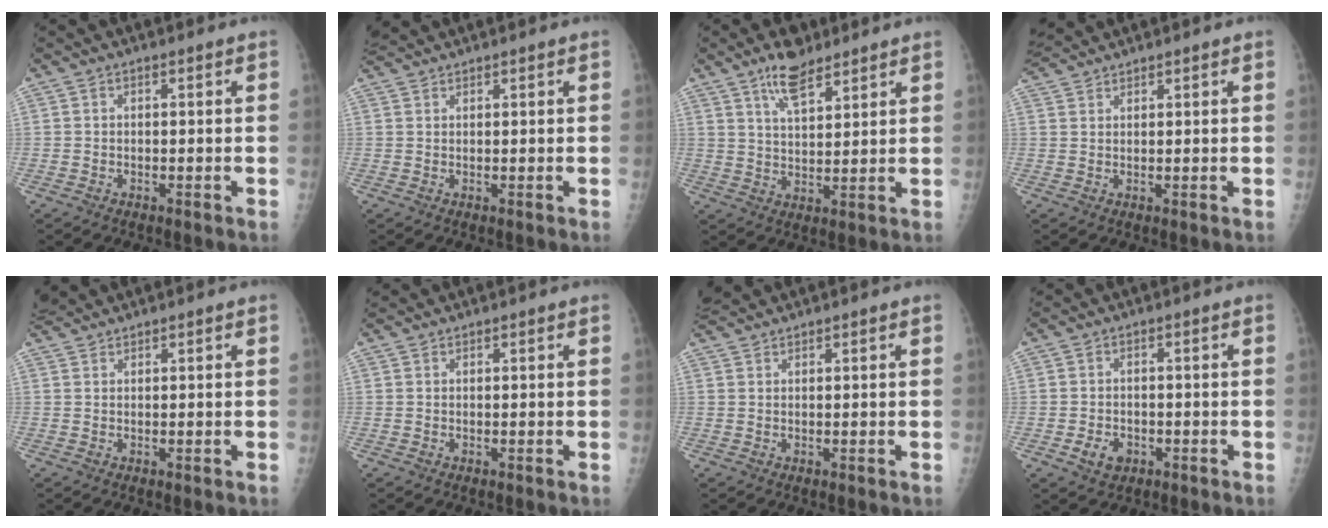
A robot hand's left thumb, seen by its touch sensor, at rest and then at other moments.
{"total": 2.4, "force": [2.4, 0.2, 0.4], "torque": [-0.010, 0.016, 0.051]}
{"total": 7.5, "force": [5.4, 2.8, 4.3], "torque": [-0.061, -0.032, 0.097]}
{"total": 4.7, "force": [4.6, 0.7, 1.1], "torque": [-0.029, 0.013, 0.095]}
{"total": 2.9, "force": [2.8, 0.3, 0.3], "torque": [-0.012, 0.014, 0.062]}
{"total": 0.7, "force": [0.6, 0.2, -0.1], "torque": [0.002, 0.005, 0.013]}
{"total": 2.9, "force": [2.8, 0.1, 0.5], "torque": [-0.015, 0.017, 0.060]}
{"total": 2.8, "force": [-0.9, 2.3, 1.4], "torque": [-0.012, 0.002, -0.008]}